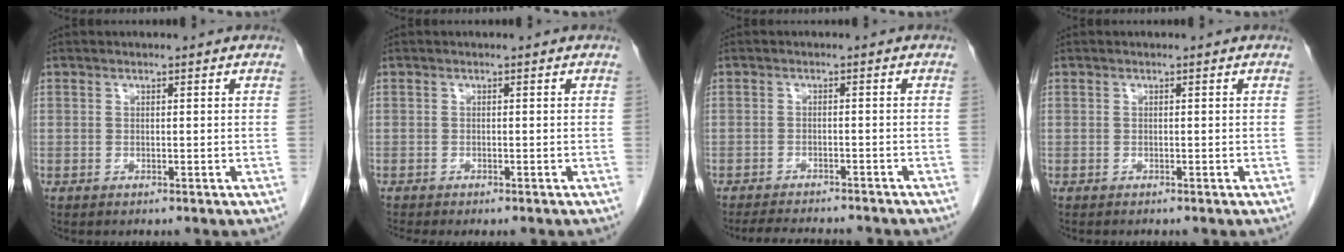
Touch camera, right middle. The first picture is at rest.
{"total": 2.0, "force": [-1.8, 0.0, 0.9], "torque": [-0.014, -0.006, -0.023]}
{"total": 9.8, "force": [-8.9, 1.8, 3.6], "torque": [-0.057, -0.009, -0.117]}
{"total": 0.6, "force": [-0.6, 0.0, 0.3], "torque": [-0.009, -0.003, -0.009]}